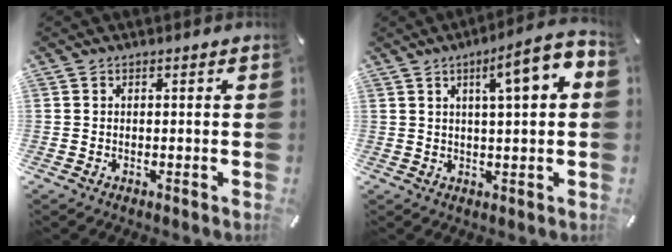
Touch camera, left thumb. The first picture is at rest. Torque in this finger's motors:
{"motor_torque": [1.94, 1.57, 0.94, -1.02, 0.08]}